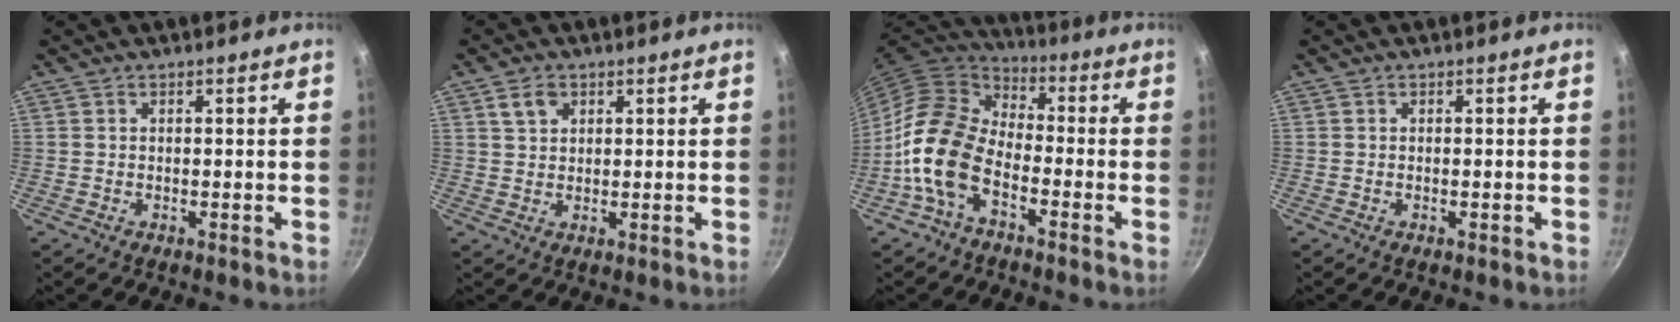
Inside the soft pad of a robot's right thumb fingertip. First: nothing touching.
{"total": 3.6, "force": [1.7, 2.5, 1.9], "torque": [-0.026, 0.000, 0.033]}
{"total": 13.9, "force": [-5.5, 8.4, 9.7], "torque": [-0.160, 0.051, -0.127]}
{"total": 0.5, "force": [-0.2, 0.1, 0.5], "torque": [-0.007, 0.002, -0.004]}